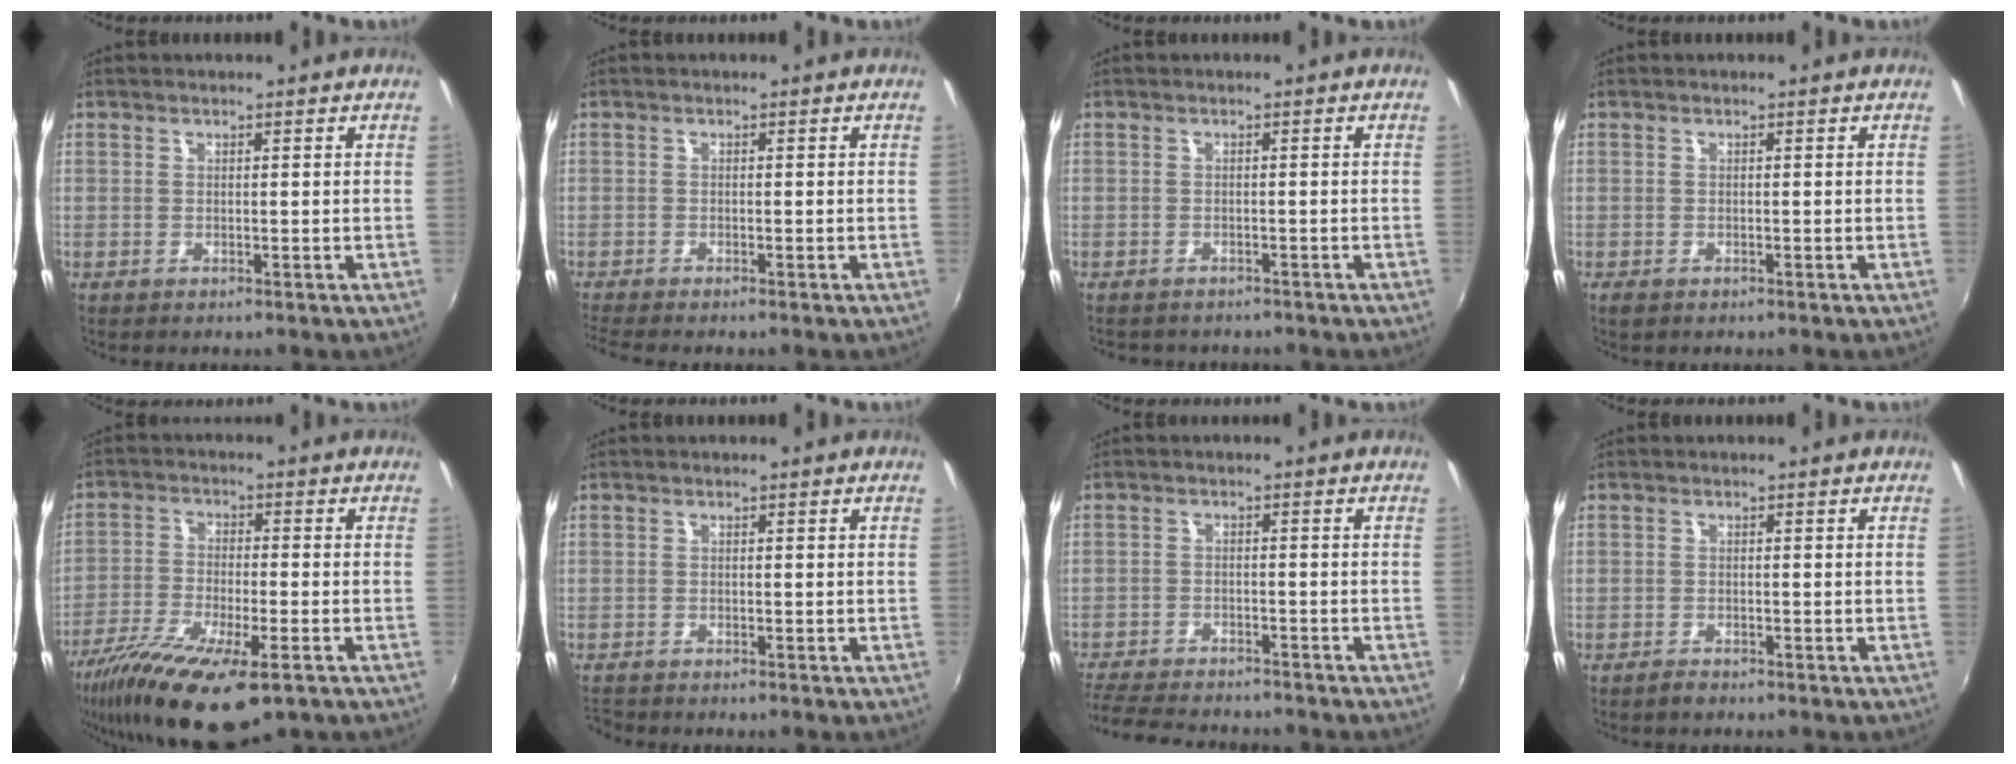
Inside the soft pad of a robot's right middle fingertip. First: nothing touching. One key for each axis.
{"total": 3.3, "fx": -2.9, "fy": 0.3, "fz": 1.6, "tx": -0.039, "ty": -0.020, "tz": -0.054}
{"total": 3.3, "fx": -2.9, "fy": 1.2, "fz": 0.8, "tx": -0.023, "ty": -0.014, "tz": -0.041}
{"total": 1.6, "fx": -1.1, "fy": 0.9, "fz": 0.8, "tx": -0.018, "ty": -0.006, "tz": -0.017}
{"total": 16.9, "fx": -10.7, "fy": 4.7, "fz": 12.3, "tx": -0.249, "ty": -0.060, "tz": -0.191}
{"total": 2.4, "fx": -2.2, "fy": 0.5, "fz": 0.6, "tx": -0.021, "ty": -0.013, "tz": -0.042}
{"total": 12.9, "fx": -11.5, "fy": 3.0, "fz": 5.0, "tx": -0.124, "ty": -0.017, "tz": -0.184}
{"total": 1.3, "fx": -1.2, "fy": 0.5, "fz": 0.3, "tx": -0.009, "ty": -0.001, "tz": -0.023}